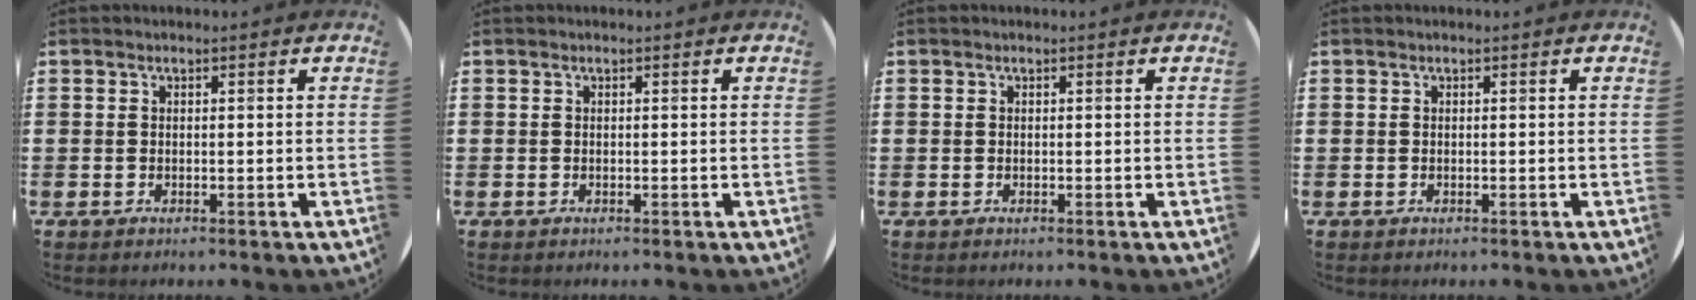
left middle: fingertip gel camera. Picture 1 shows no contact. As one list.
[{"total": 0.0}, {"total": 0.0}, {"total": 0.0}]